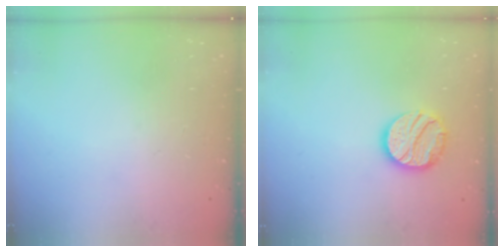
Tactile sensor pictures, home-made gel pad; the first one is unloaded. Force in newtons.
{"total": 13.7, "press": 13.6, "slide": 1.0}